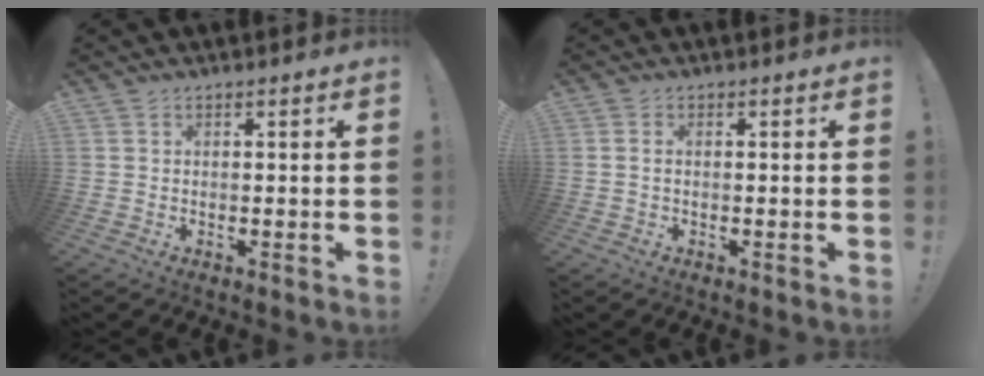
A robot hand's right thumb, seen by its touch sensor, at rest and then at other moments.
{"total": 0.8, "force": [-0.1, 0.4, 0.7], "torque": [-0.021, 0.005, -0.002]}